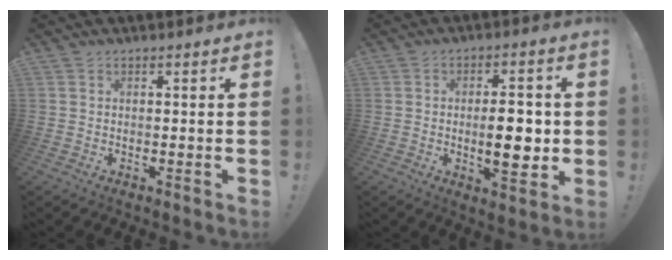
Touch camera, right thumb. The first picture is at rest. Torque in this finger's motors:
{"motor_torque": [-0.14, 0.67, 1.10, -0.24, 0.05]}